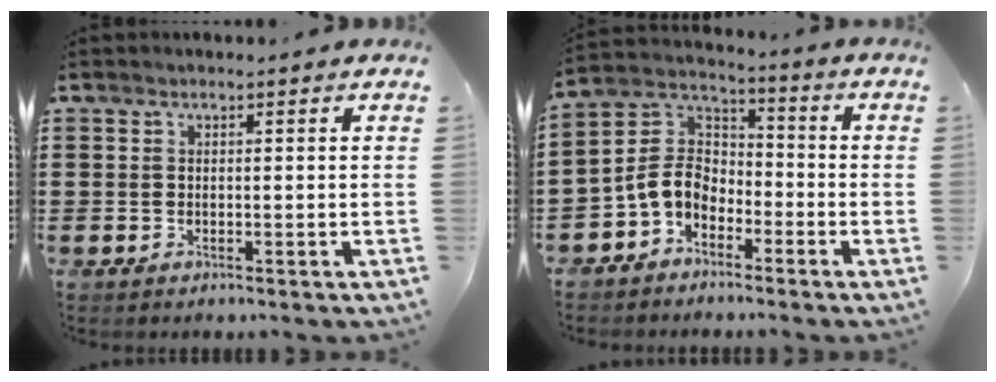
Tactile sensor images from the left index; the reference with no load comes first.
{"total": 6.5, "force": [-3.2, 4.7, 3.0], "torque": [-0.092, 0.005, -0.073]}